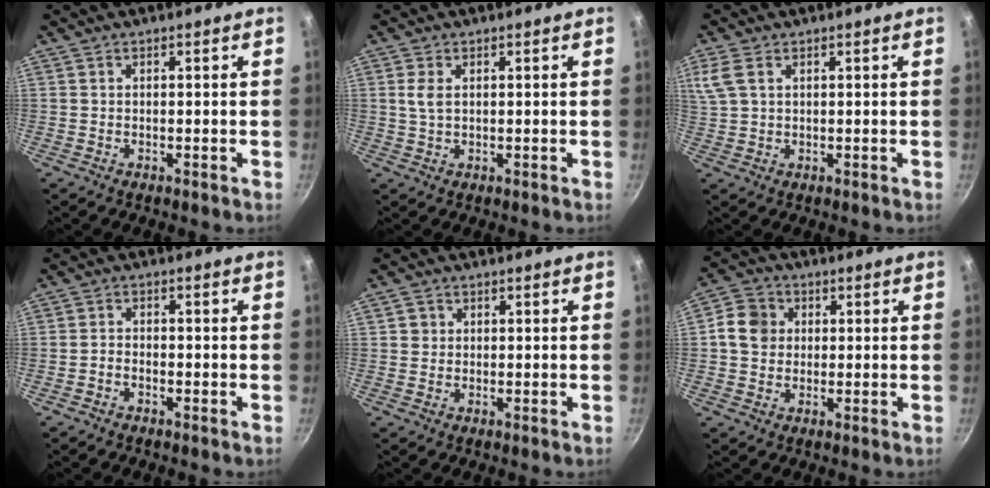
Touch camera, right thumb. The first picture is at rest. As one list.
[{"total": 3.0, "force": [0.7, 1.7, 2.3], "torque": [-0.049, -0.001, 0.015]}, {"total": 5.0, "force": [2.2, 3.1, 3.4], "torque": [-0.078, 0.008, 0.046]}, {"total": 1.8, "force": [-1.3, 1.0, 0.8], "torque": [-0.018, 0.015, -0.027]}, {"total": 2.0, "force": [0.3, 1.9, 0.5], "torque": [0.000, 0.004, 0.003]}, {"total": 6.8, "force": [0.8, 6.1, 3.0], "torque": [-0.028, 0.007, 0.000]}]